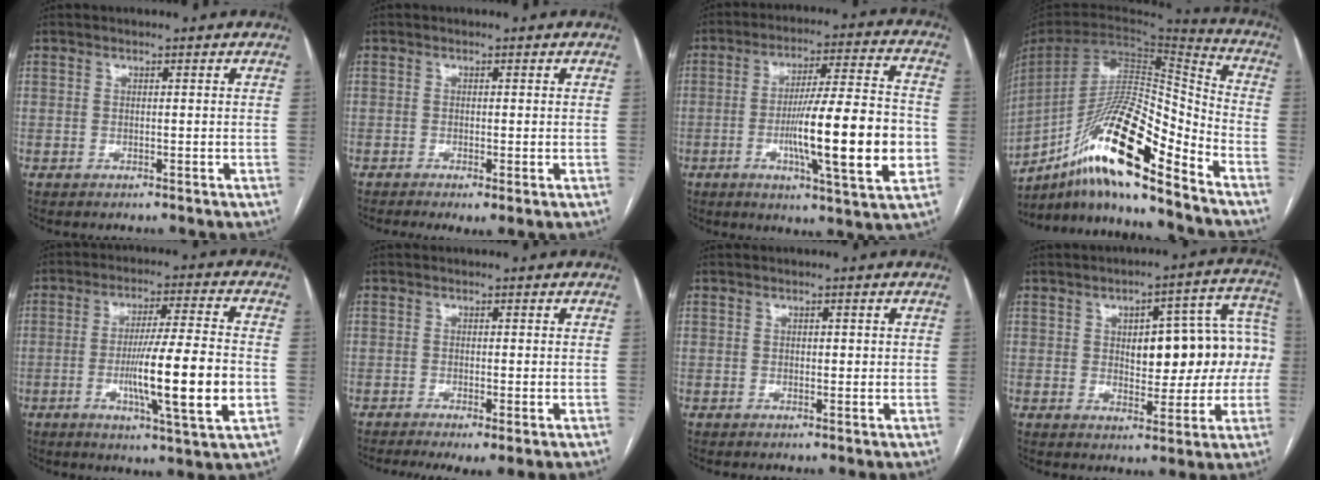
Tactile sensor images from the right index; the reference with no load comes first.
{"total": 2.8, "force": [-1.3, 0.5, 2.4], "torque": [-0.038, -0.009, -0.018]}
{"total": 17.6, "force": [-3.4, 1.2, 17.2], "torque": [-0.267, -0.001, -0.051]}
{"total": 20.2, "force": [-13.6, 2.1, 14.8], "torque": [-0.293, 0.000, -0.249]}
{"total": 14.1, "force": [-2.8, 0.1, 13.8], "torque": [-0.229, -0.009, -0.048]}
{"total": 6.2, "force": [-3.9, 1.0, 4.7], "torque": [-0.075, -0.016, -0.065]}
{"total": 1.3, "force": [0.2, 0.8, 1.1], "torque": [-0.012, 0.001, 0.001]}
{"total": 14.2, "force": [0.7, 5.6, 13.0], "torque": [-0.151, 0.045, 0.018]}